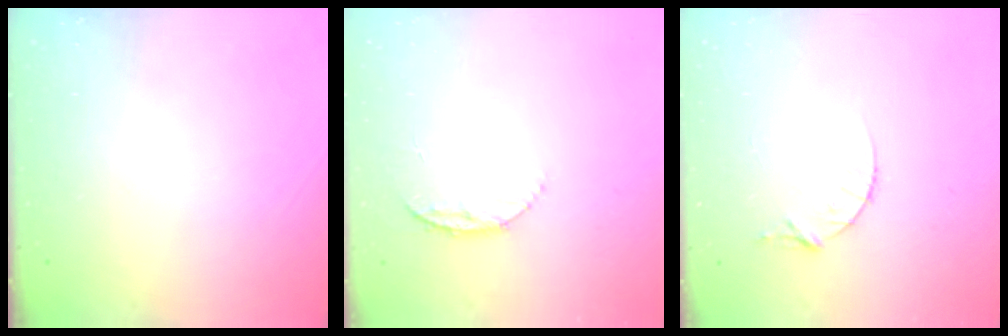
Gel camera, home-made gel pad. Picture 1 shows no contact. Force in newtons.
{"total": 6.5, "press": 6.5, "slide": 0.7}
{"total": 4.3, "press": 4.3, "slide": 0.5}